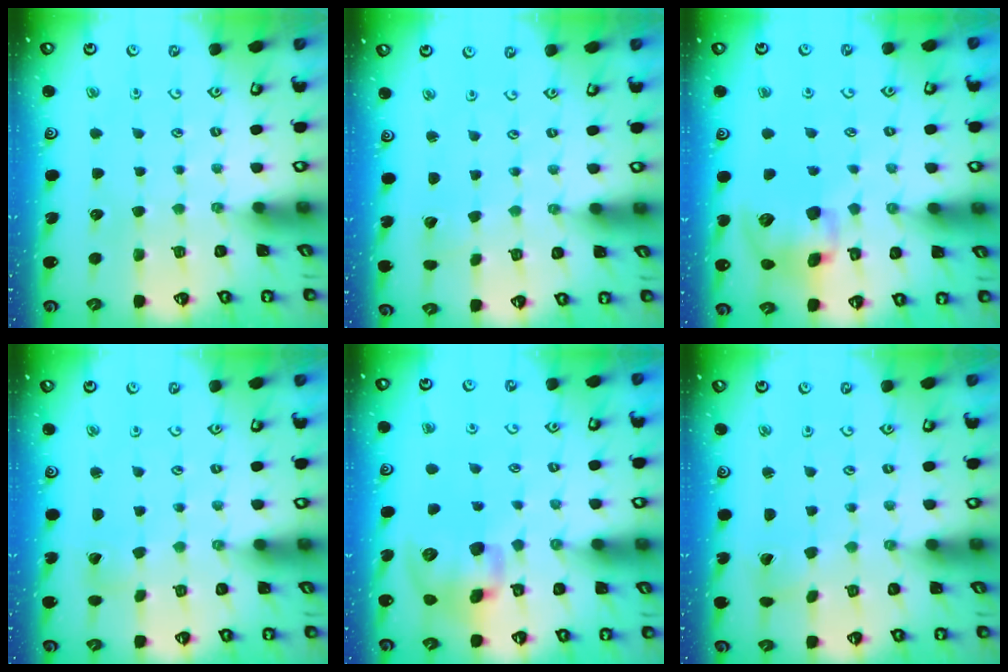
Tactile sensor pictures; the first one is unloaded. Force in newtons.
{"total": 1.7, "press": 1.7, "slide": 0.1}
{"total": 12.4, "press": 12.3, "slide": 1.7}
{"total": 1.0, "press": 1.0, "slide": 0.1}
{"total": 13.9, "press": 13.7, "slide": 2.4}
{"total": 1.6, "press": 1.6, "slide": 0.1}